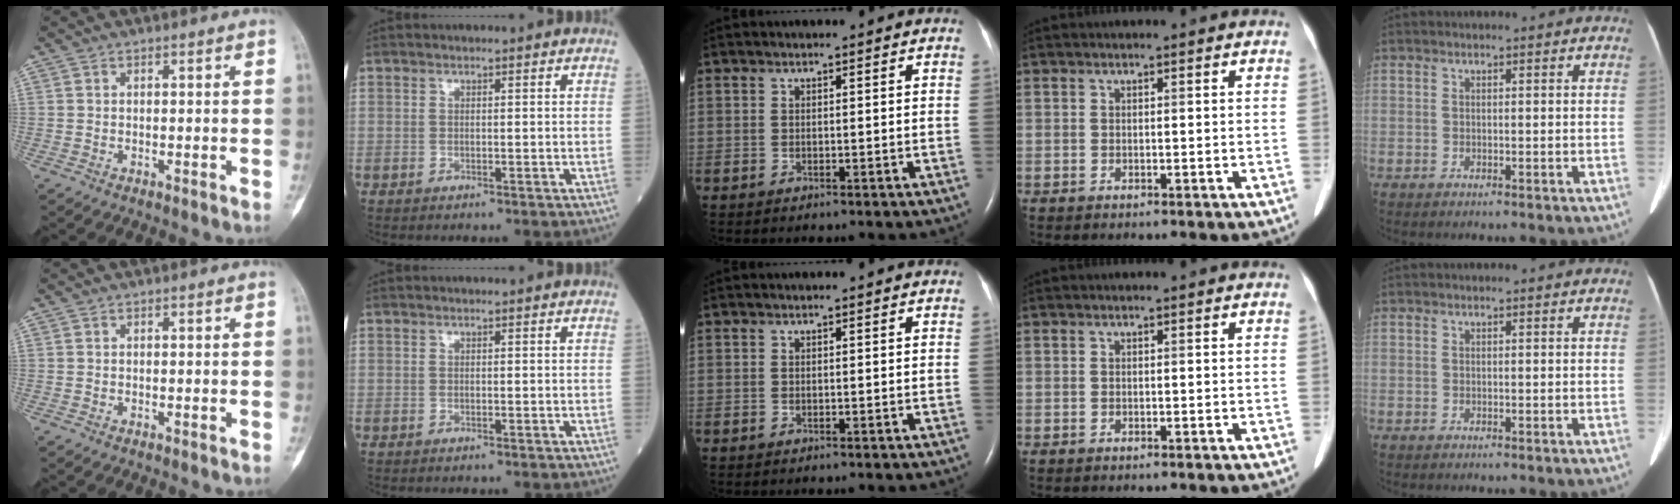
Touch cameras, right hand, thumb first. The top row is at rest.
{}